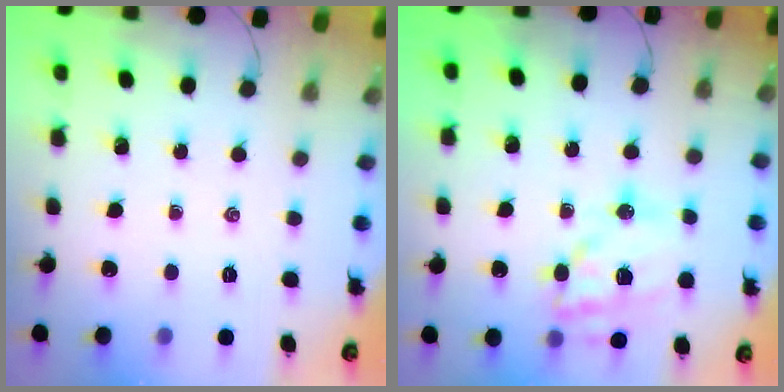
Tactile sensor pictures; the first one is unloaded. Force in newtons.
{"total": 16.9, "press": 16.5, "slide": 3.6}